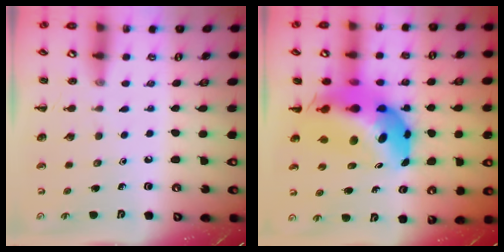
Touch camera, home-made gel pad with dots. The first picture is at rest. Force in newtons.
{"total": 15.9, "press": 15.2, "slide": 4.7}